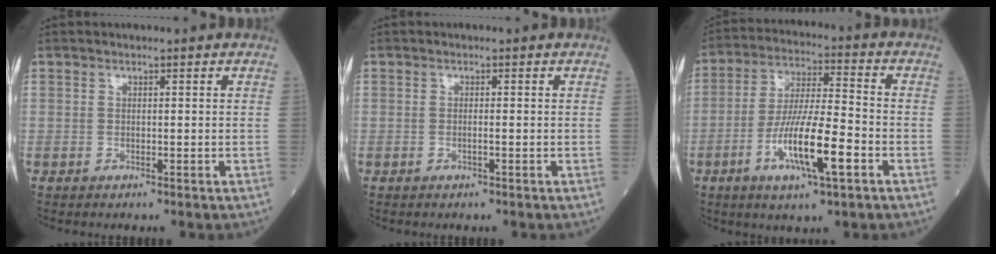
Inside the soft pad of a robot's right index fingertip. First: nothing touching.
{"total": 0.8, "force": [-0.3, 0.0, 0.8], "torque": [-0.016, 0.001, -0.005]}
{"total": 12.4, "force": [-4.6, 1.6, 11.4], "torque": [-0.214, -0.008, -0.083]}